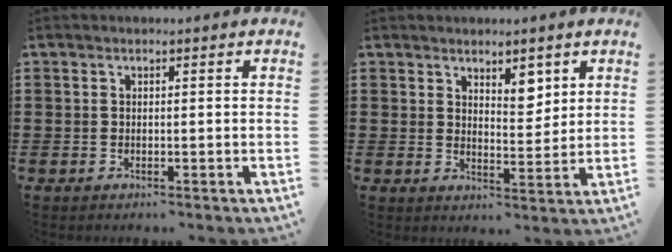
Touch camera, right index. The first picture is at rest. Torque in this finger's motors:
{"motor_torque": [-0.01, 0.31, 0.19, 0.01]}